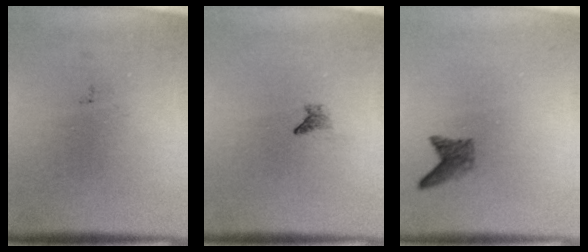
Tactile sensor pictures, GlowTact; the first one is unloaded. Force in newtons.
{"total": 0.8}
{"total": 1.7}